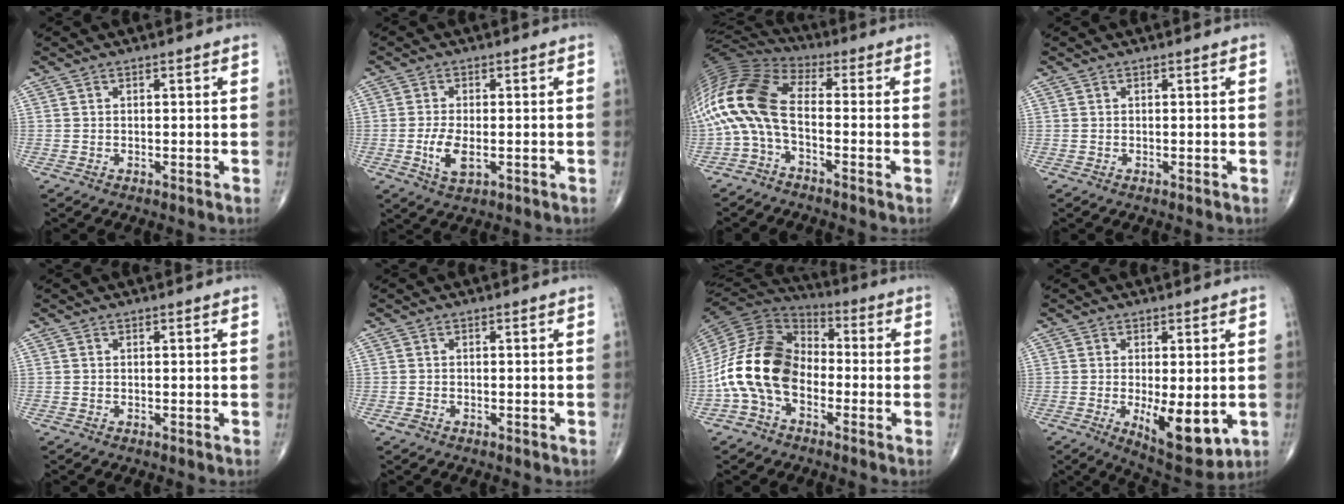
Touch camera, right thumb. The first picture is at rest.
{"total": 4.9, "force": [-1.2, 2.2, 4.3], "torque": [-0.087, -0.008, -0.020]}
{"total": 14.7, "force": [-2.3, 6.9, 12.8], "torque": [-0.275, 0.054, -0.060]}
{"total": 0.0}
{"total": 0.0}
{"total": 0.9, "force": [-0.6, 0.6, 0.4], "torque": [-0.008, 0.002, -0.012]}
{"total": 16.0, "force": [-4.0, 10.7, 11.2], "torque": [-0.216, 0.049, -0.089]}
{"total": 10.8, "force": [-2.3, 4.2, 9.7], "torque": [-0.133, -0.026, -0.023]}